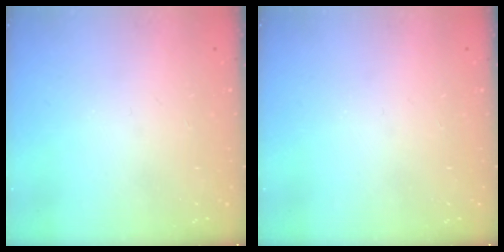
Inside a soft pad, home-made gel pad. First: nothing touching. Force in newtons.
{"total": 0.0}